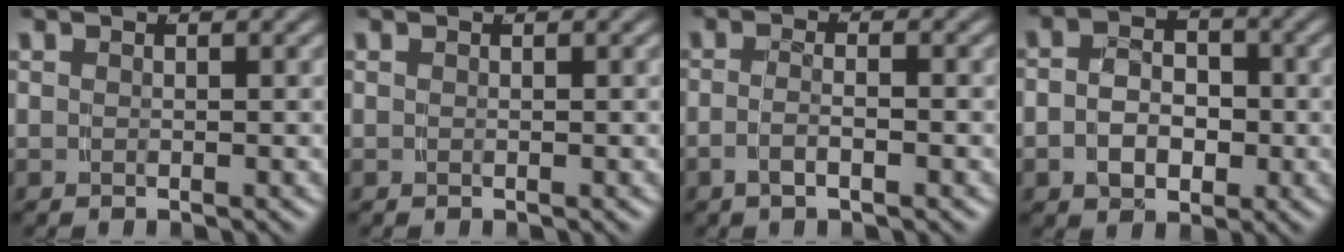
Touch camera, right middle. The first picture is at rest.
{"total": 0.0}
{"total": 2.0, "force": [-1.4, 0.2, 1.5], "torque": [-0.032, -0.008, -0.020]}
{"total": 5.0, "force": [-1.1, 3.9, 3.0], "torque": [-0.056, -0.010, -0.017]}